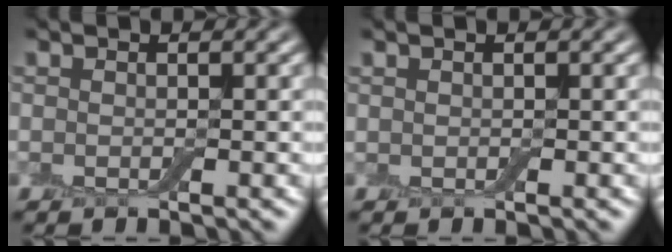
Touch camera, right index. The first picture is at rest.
{"total": 0.0}